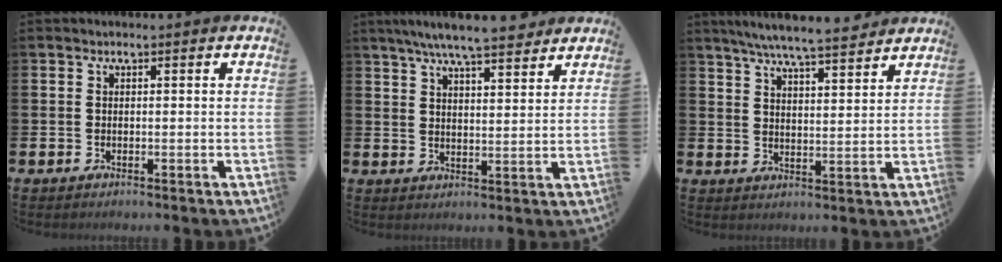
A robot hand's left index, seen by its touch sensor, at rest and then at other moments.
{"total": 7.4, "force": [6.8, 0.7, 2.9], "torque": [-0.065, -0.028, 0.120]}
{"total": 6.7, "force": [6.3, 0.1, 2.1], "torque": [-0.058, -0.034, 0.111]}